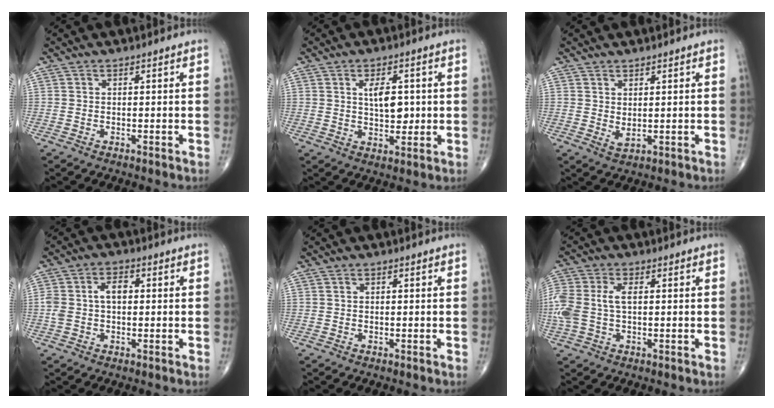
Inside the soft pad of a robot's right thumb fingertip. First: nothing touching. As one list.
[{"total": 6.2, "force": [1.1, 3.3, 5.1], "torque": [-0.065, -0.007, 0.021]}, {"total": 2.0, "force": [0.7, 0.9, 1.7], "torque": [-0.031, -0.012, 0.018]}, {"total": 5.7, "force": [0.3, 3.5, 4.5], "torque": [-0.097, 0.022, 0.006]}, {"total": 0.0}, {"total": 9.0, "force": [0.3, 5.2, 7.3], "torque": [-0.198, 0.018, 0.010]}]